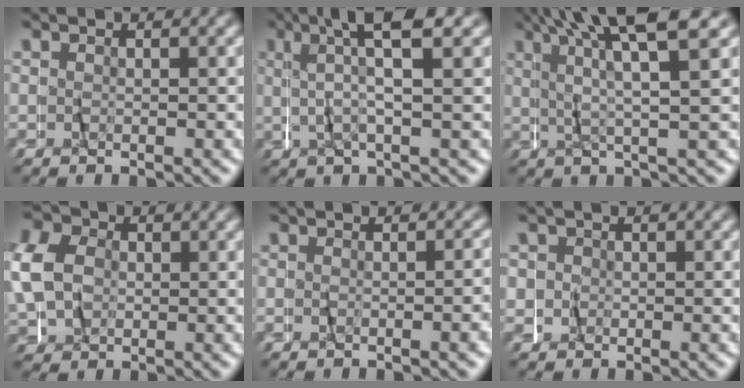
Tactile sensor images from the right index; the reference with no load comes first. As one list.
[{"total": 5.1, "force": [2.6, -0.3, 4.3], "torque": [-0.083, 0.022, 0.037]}, {"total": 7.4, "force": [4.0, 0.3, 6.2], "torque": [-0.121, 0.022, 0.053]}, {"total": 7.3, "force": [1.2, 6.3, 3.6], "torque": [-0.085, 0.006, 0.011]}, {"total": 1.5, "force": [-1.0, -0.9, 0.7], "torque": [-0.010, 0.007, -0.016]}, {"total": 1.5, "force": [0.1, 1.5, -0.1], "torque": [-0.010, -0.004, 0.001]}]